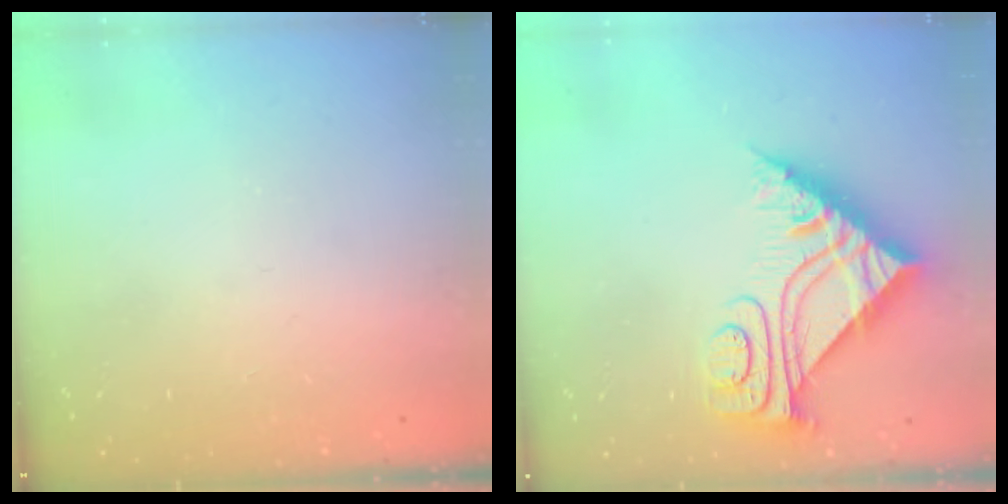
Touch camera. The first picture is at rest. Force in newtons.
{"total": 8.9, "press": 8.8, "slide": 0.7}